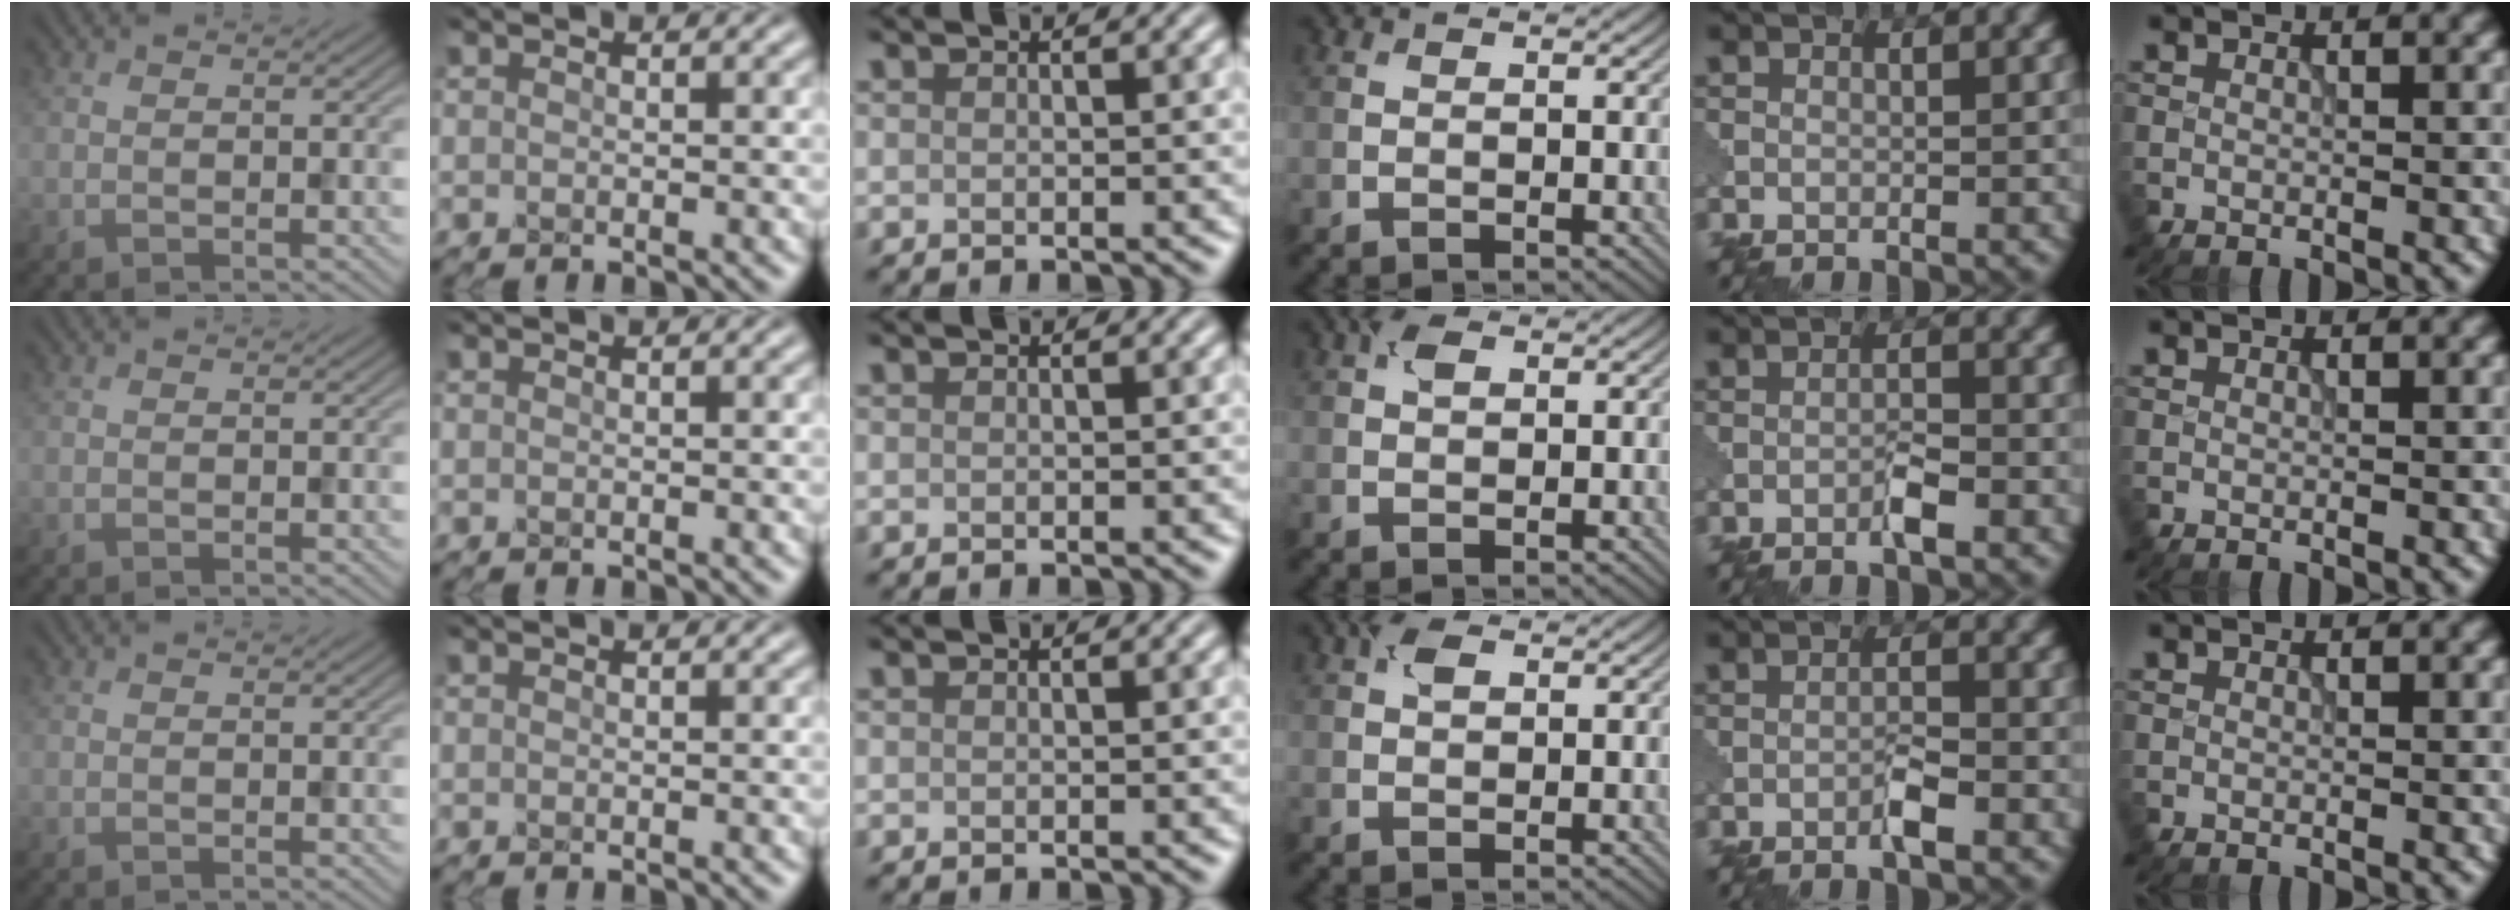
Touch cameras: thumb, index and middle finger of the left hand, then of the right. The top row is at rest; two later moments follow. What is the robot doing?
{"motion": "assemble", "object": "puzzle pieces"}